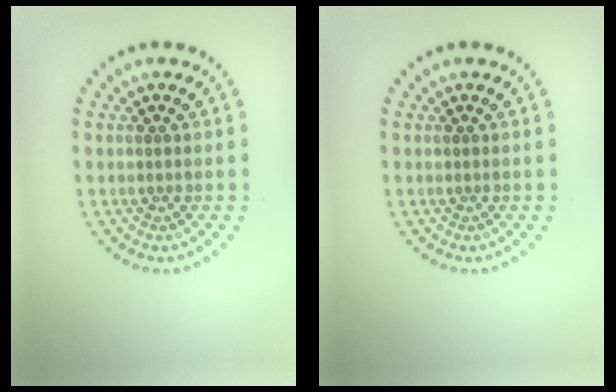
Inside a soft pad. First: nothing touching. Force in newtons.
{"total": 0.0}